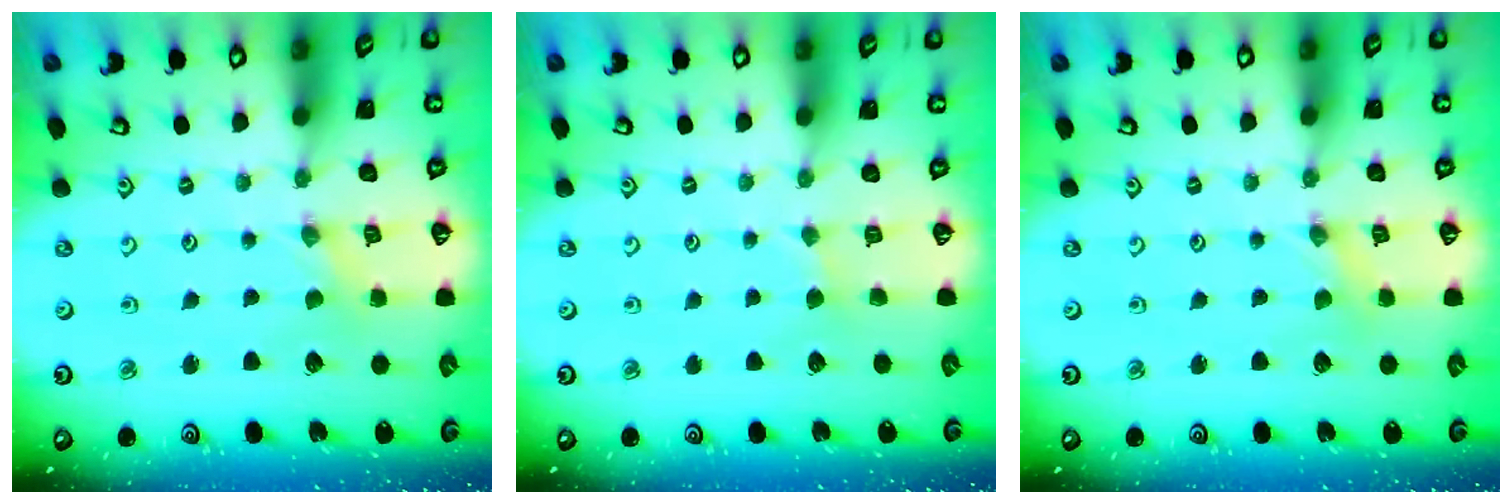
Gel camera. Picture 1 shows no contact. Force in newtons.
{"total": 1.1, "press": 1.1, "slide": 0.3}
{"total": 0.0}